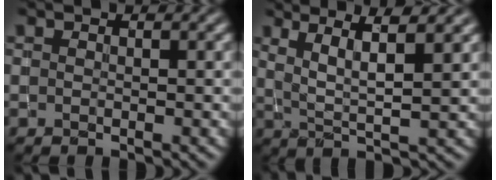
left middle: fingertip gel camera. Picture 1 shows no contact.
{"total": 4.5, "force": [2.3, 0.8, 3.7], "torque": [-0.065, 0.001, 0.042]}